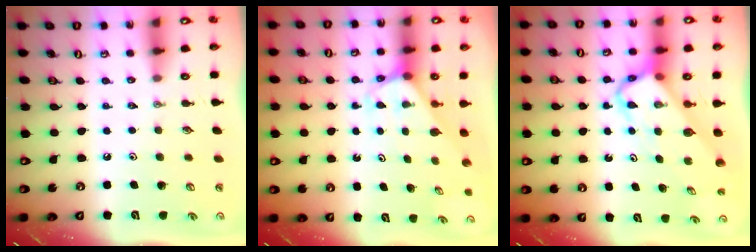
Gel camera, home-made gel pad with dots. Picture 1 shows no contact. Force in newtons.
{"total": 2.4, "press": 2.4, "slide": 0.2}
{"total": 5.4, "press": 5.4, "slide": 0.5}